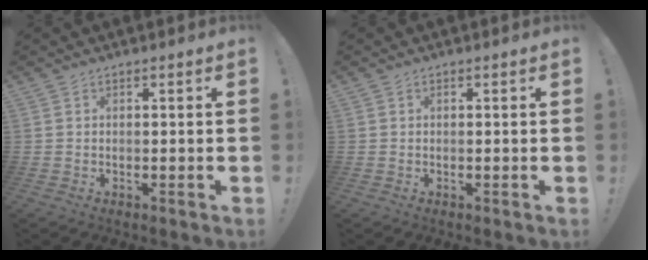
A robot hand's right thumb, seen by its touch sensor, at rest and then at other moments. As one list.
[{"total": 0.0}]